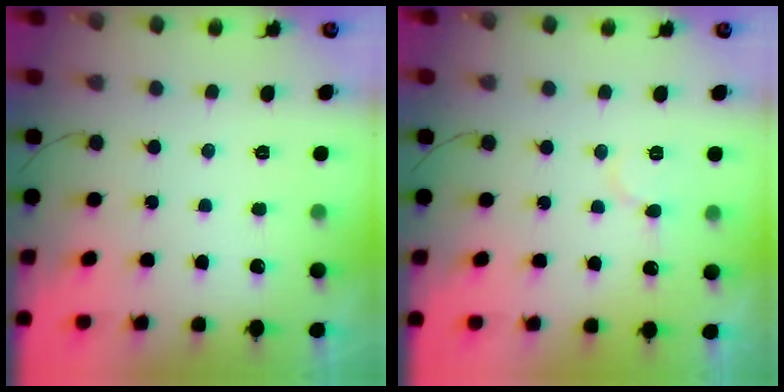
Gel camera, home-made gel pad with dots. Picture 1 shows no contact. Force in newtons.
{"total": 6.2, "press": 6.1, "slide": 0.6}